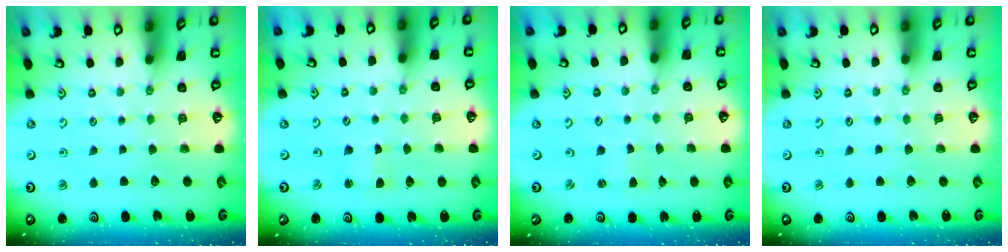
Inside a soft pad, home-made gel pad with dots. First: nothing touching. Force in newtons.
{"total": 1.9, "press": 1.9, "slide": 0.3}
{"total": 1.3, "press": 1.3, "slide": 0.2}
{"total": 0.0}